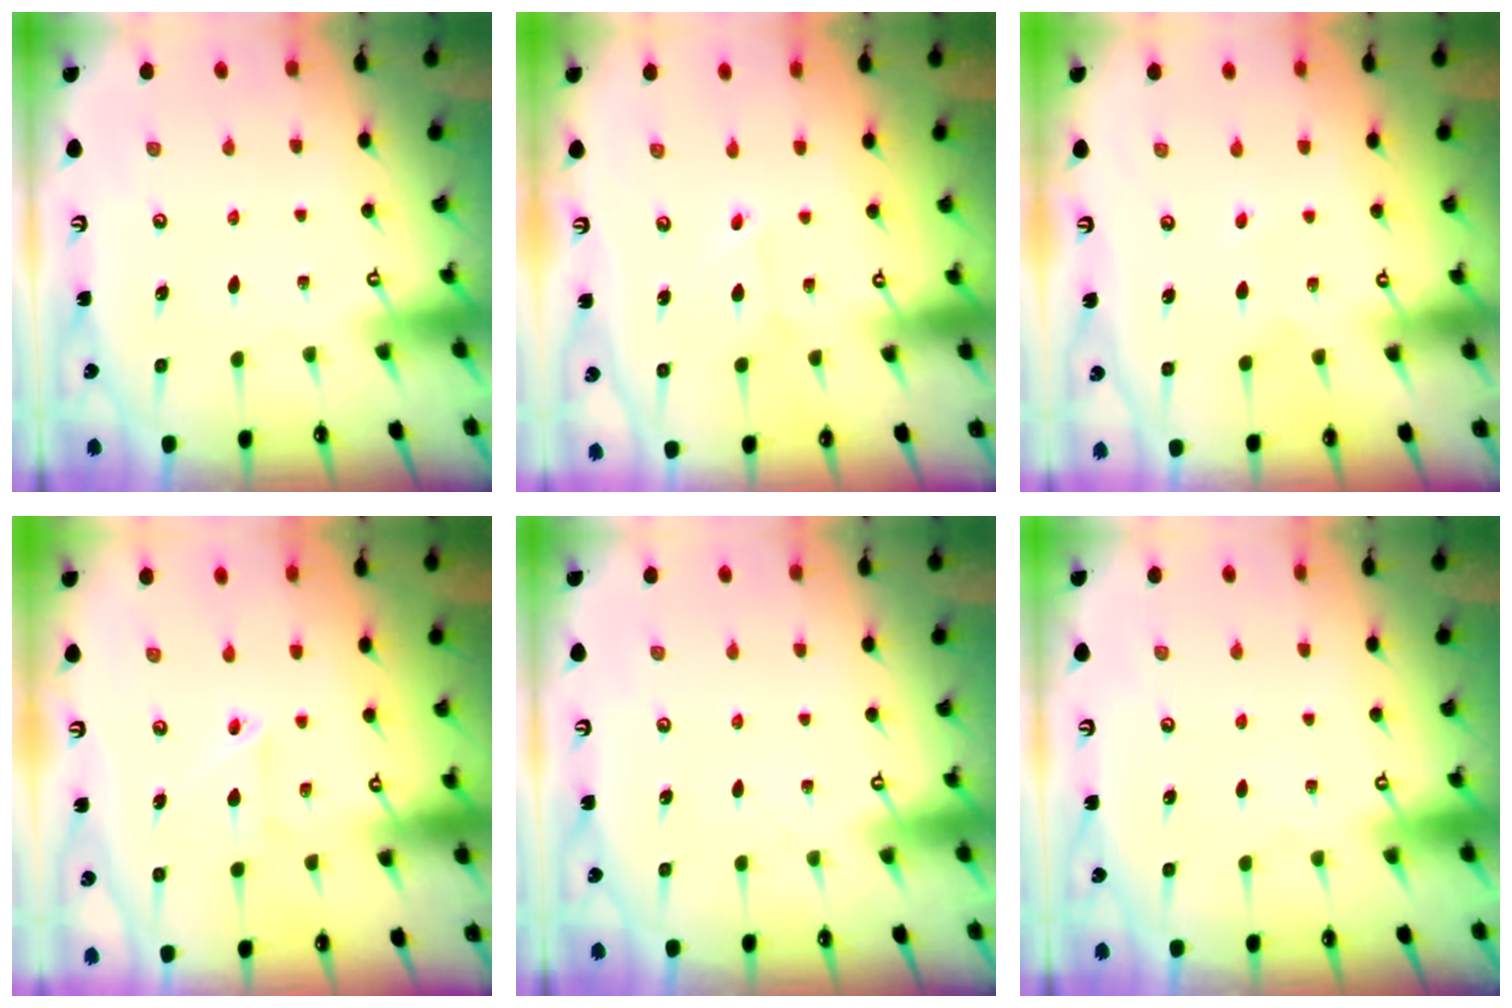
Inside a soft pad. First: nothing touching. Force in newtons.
{"total": 1.4, "press": 1.4, "slide": 0.1}
{"total": 2.8, "press": 2.8, "slide": 0.2}
{"total": 3.1, "press": 3.0, "slide": 0.9}
{"total": 0.0}
{"total": 0.0}